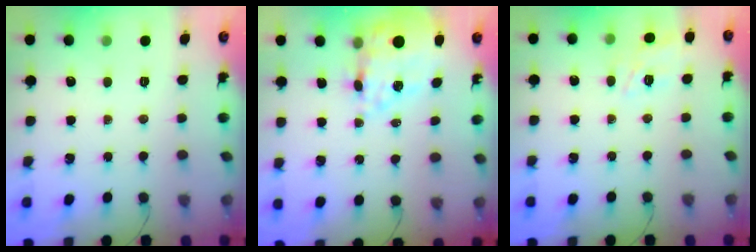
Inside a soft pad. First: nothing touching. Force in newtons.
{"total": 11.2, "press": 10.7, "slide": 3.3}
{"total": 5.5, "press": 5.4, "slide": 1.3}